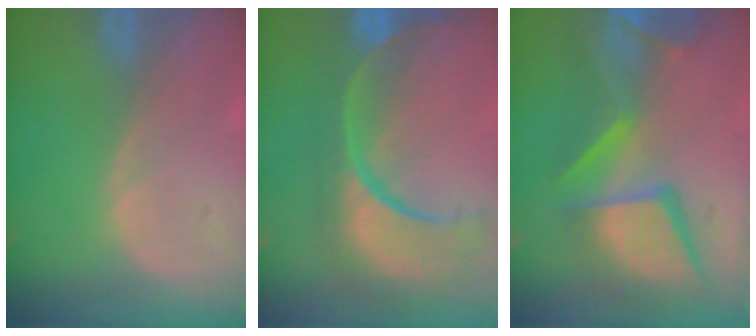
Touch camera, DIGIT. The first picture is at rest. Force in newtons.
{"total": 13.7, "press": 10.8, "slide": 8.3}
{"total": 13.7, "press": 11.2, "slide": 7.9}